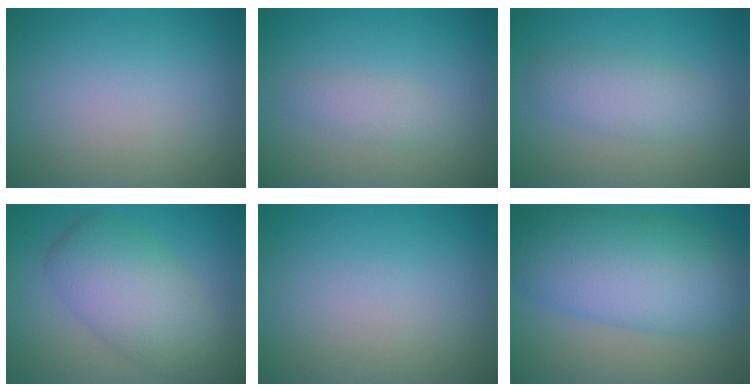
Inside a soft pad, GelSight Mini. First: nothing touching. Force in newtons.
{"total": 1.4, "press": 1.4, "slide": 0.1}
{"total": 3.0, "press": 3.0, "slide": 0.1}
{"total": 6.2, "press": 6.2, "slide": 0.3}
{"total": 0.0}
{"total": 10.0, "press": 10.0, "slide": 0.2}